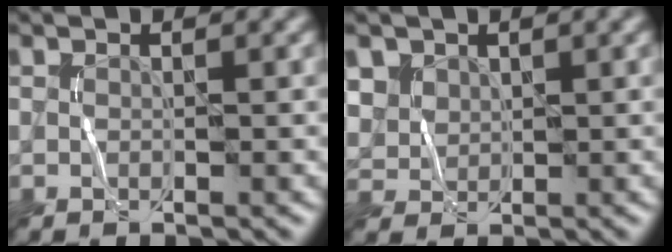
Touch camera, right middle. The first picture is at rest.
{"total": 3.4, "force": [1.9, 2.6, 1.1], "torque": [-0.048, 0.002, 0.054]}